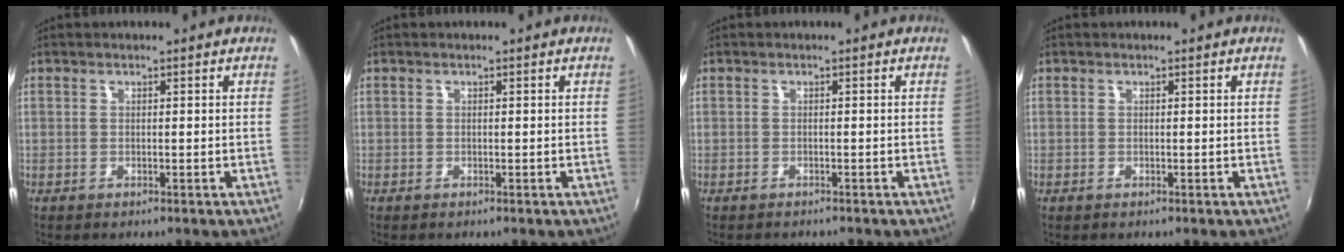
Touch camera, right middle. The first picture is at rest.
{"total": 0.0}
{"total": 1.4, "force": [-1.4, 0.4, 0.2], "torque": [-0.009, -0.008, -0.021]}
{"total": 0.0}